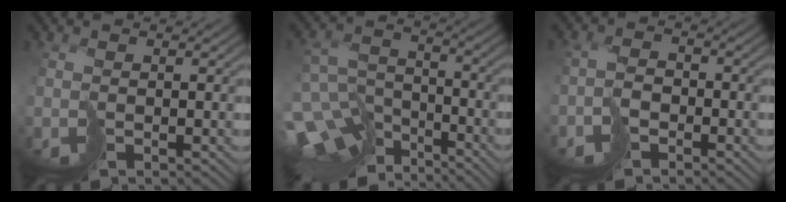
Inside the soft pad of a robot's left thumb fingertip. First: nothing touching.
{"total": 12.7, "force": [-8.8, 7.2, 5.6], "torque": [-0.149, -0.020, -0.123]}
{"total": 3.0, "force": [-2.4, 1.4, 1.2], "torque": [-0.014, 0.009, -0.050]}